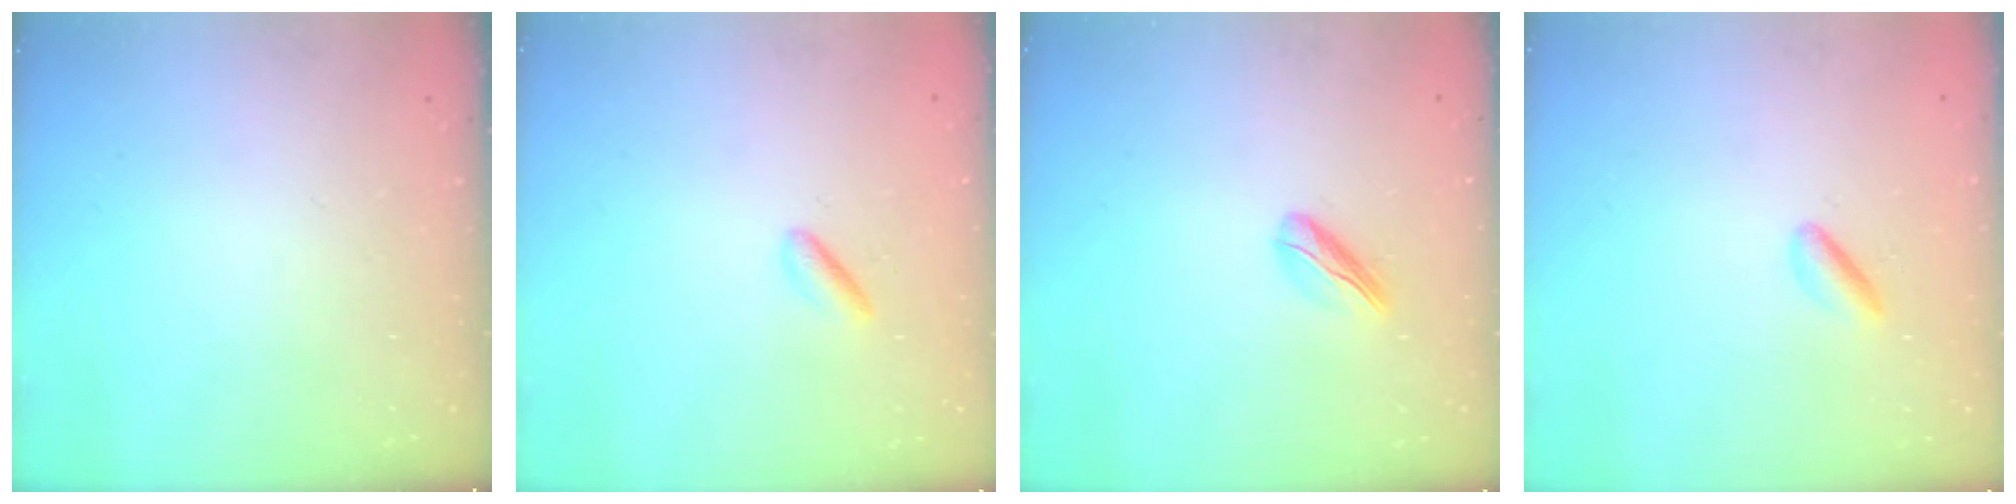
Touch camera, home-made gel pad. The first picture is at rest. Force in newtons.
{"total": 3.0, "press": 2.7, "slide": 1.2}
{"total": 4.7, "press": 4.6, "slide": 0.6}
{"total": 2.9, "press": 2.6, "slide": 1.2}